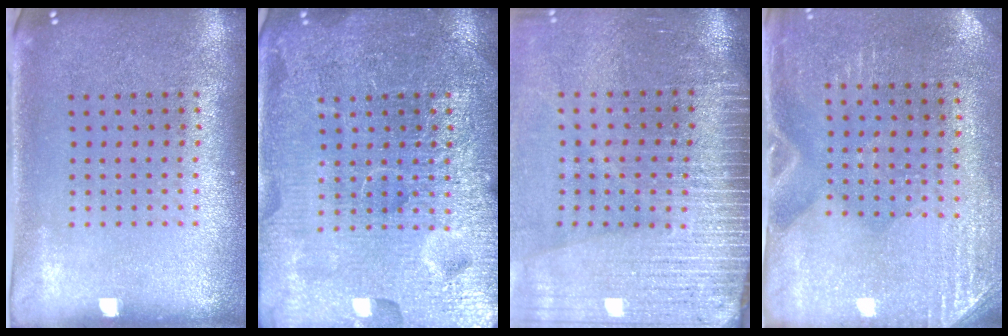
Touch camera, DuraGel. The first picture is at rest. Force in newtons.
{"total": 6.9, "press": 6.8, "slide": 0.8}
{"total": 4.0, "press": 3.4, "slide": 2.0}
{"total": 2.9, "press": 2.5, "slide": 1.3}